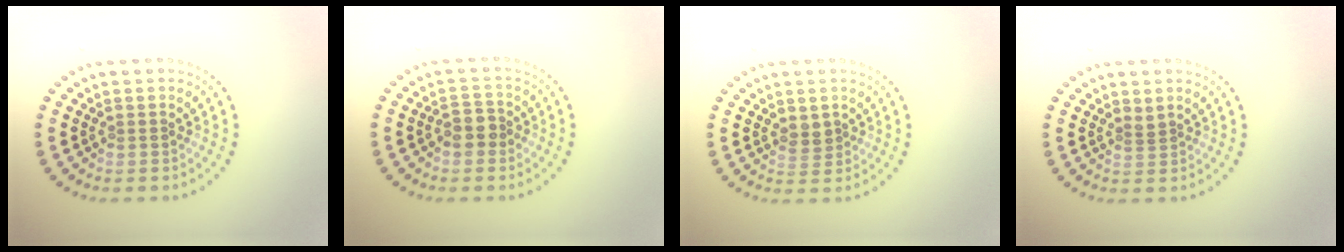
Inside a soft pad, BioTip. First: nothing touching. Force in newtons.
{"total": 2.1, "press": 2.0, "slide": 0.7}
{"total": 1.5, "press": 1.4, "slide": 0.6}
{"total": 0.7, "press": 0.4, "slide": 0.6}